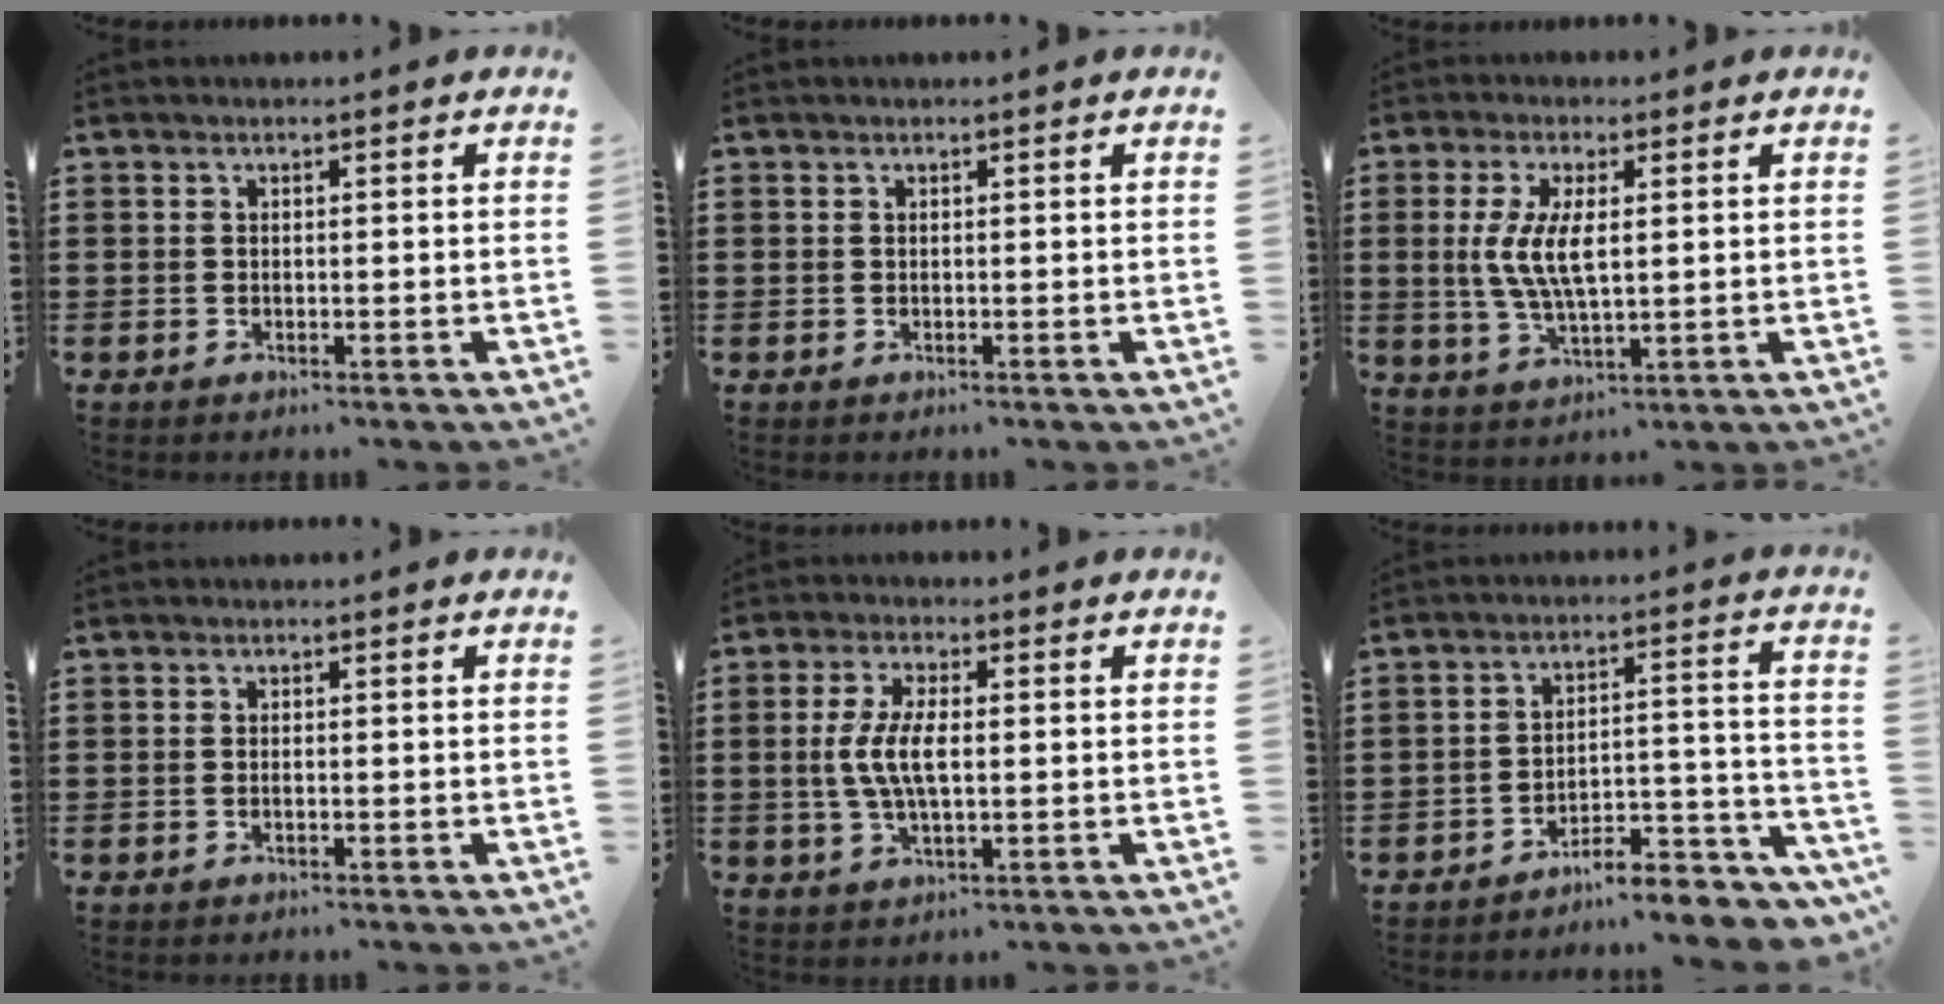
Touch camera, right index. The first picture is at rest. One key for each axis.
{"total": 0.0}
{"total": 6.7, "fx": 0.7, "fy": 2.3, "fz": 6.2, "tx": -0.142, "ty": -0.002, "tz": 0.005}
{"total": 0.5, "fx": -0.2, "fy": 0.2, "fz": 0.5, "tx": -0.010, "ty": -0.003, "tz": -0.003}
{"total": 6.4, "fx": -0.1, "fy": 2.3, "fz": 6.0, "tx": -0.139, "ty": -0.004, "tz": -0.012}
{"total": 6.3, "fx": -6.0, "fy": 0.9, "fz": 1.8, "tx": -0.023, "ty": 0.010, "tz": -0.117}